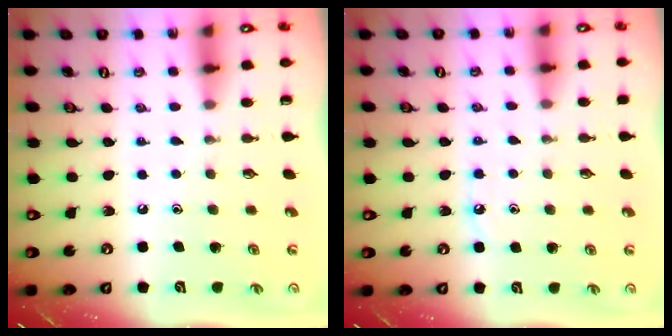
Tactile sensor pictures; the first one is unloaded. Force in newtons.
{"total": 3.9, "press": 3.9, "slide": 0.5}